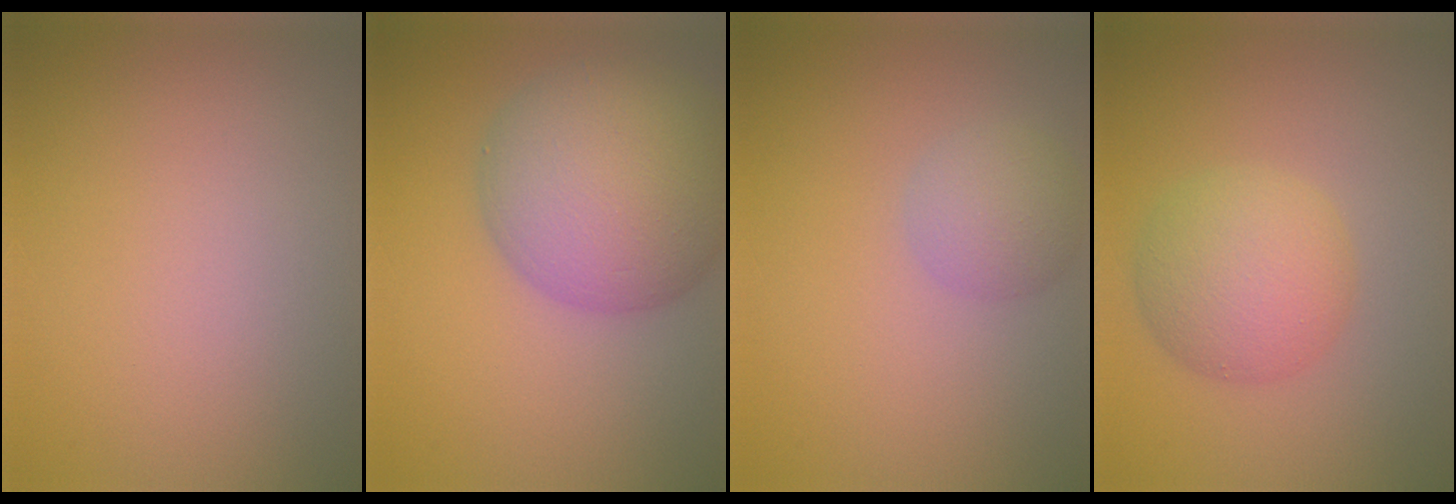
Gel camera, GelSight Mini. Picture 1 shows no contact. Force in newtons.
{"total": 10.7, "press": 10.7, "slide": 0.3}
{"total": 2.6, "press": 2.6, "slide": 0.1}
{"total": 5.1, "press": 5.1, "slide": 0.1}